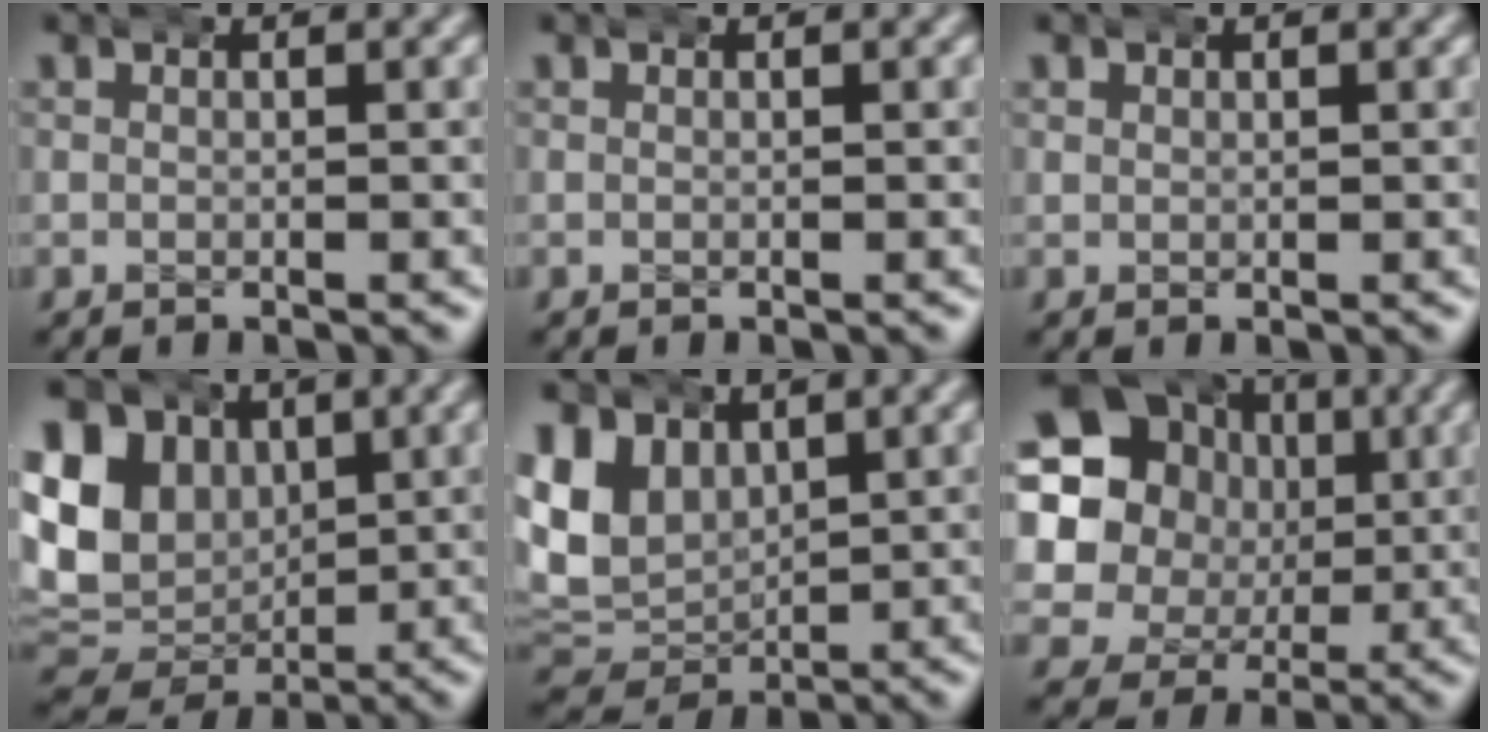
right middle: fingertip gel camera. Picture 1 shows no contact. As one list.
[{"total": 0.0}, {"total": 0.6, "force": [0.4, 0.4, 0.0], "torque": [0.001, 0.000, 0.009]}, {"total": 15.8, "force": [1.2, 13.8, 7.7], "torque": [-0.157, -0.024, 0.018]}, {"total": 10.0, "force": [0.8, 8.7, 4.9], "torque": [-0.126, -0.028, 0.020]}, {"total": 17.2, "force": [2.7, 14.8, 8.4], "torque": [-0.175, -0.013, 0.032]}]